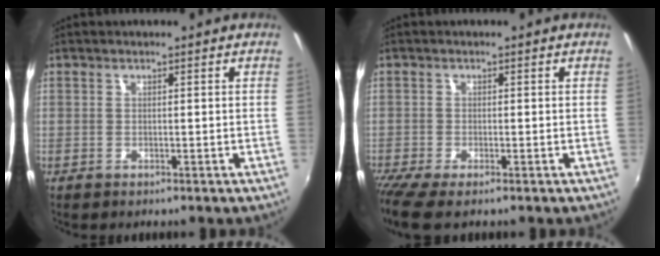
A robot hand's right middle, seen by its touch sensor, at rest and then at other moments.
{"total": 4.2, "force": [-3.1, 0.1, 2.8], "torque": [-0.066, -0.023, -0.060]}